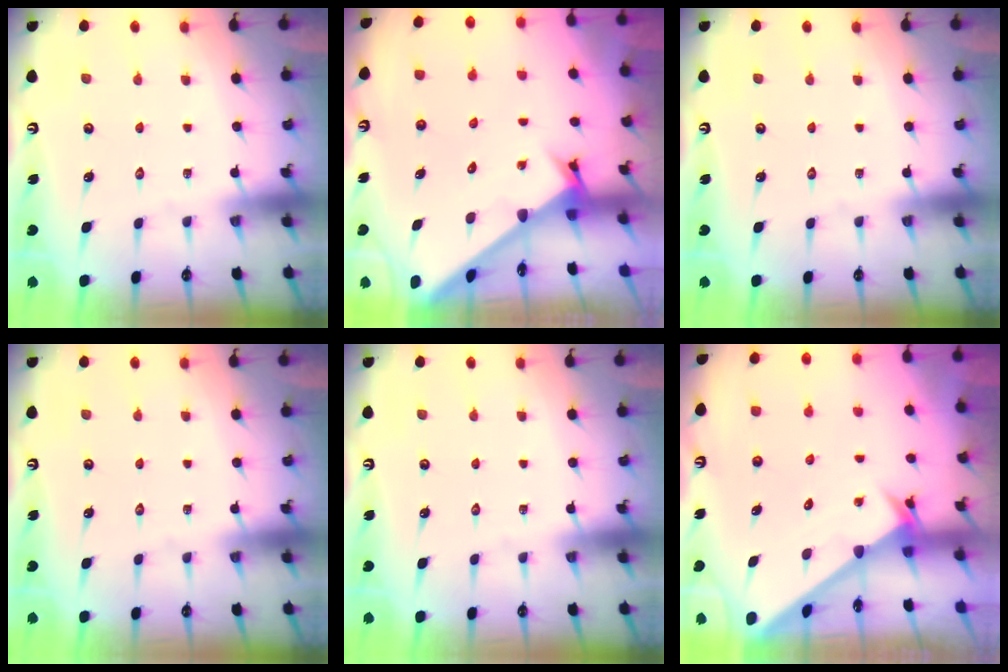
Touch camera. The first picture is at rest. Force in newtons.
{"total": 2.8, "press": 2.8, "slide": 0.3}
{"total": 0.0}
{"total": 0.0}
{"total": 0.0}
{"total": 2.3, "press": 2.3, "slide": 0.2}